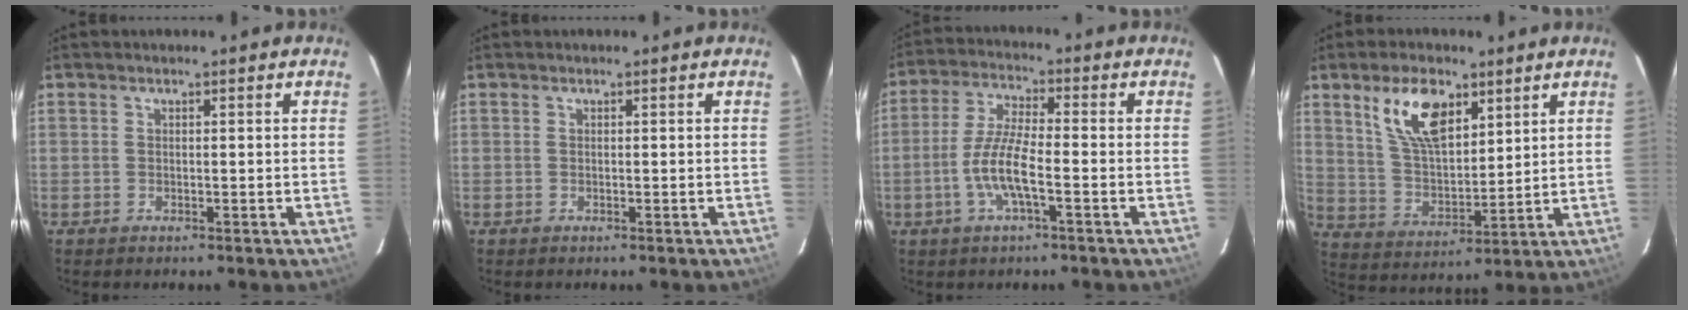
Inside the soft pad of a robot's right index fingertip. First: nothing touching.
{"total": 0.0}
{"total": 8.1, "force": [-2.8, 1.3, 7.4], "torque": [-0.156, -0.001, -0.056]}
{"total": 12.3, "force": [6.7, 5.9, 8.5], "torque": [-0.154, 0.012, 0.135]}